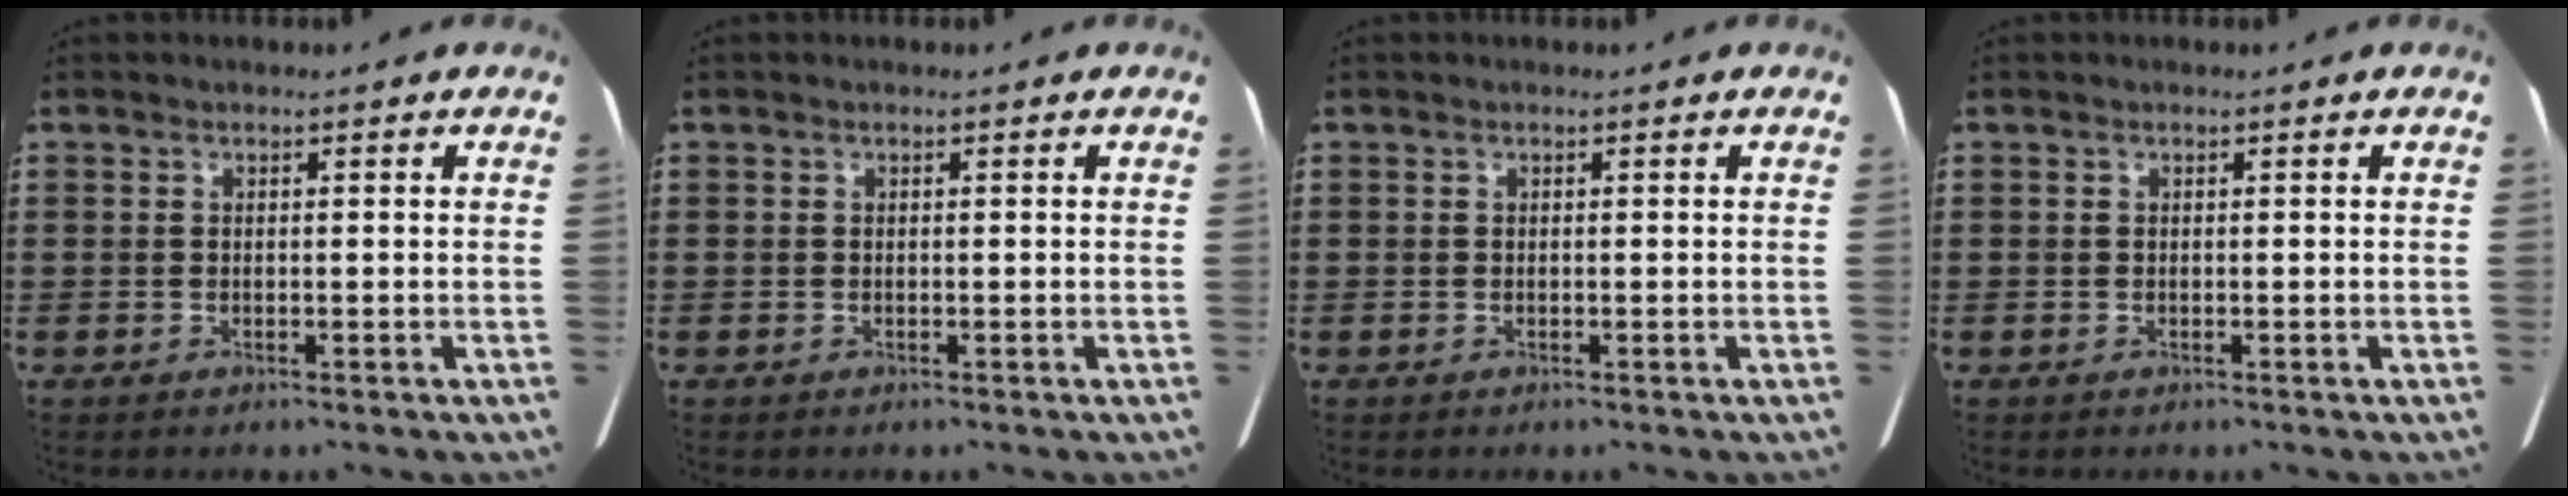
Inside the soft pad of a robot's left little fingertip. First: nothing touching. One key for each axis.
{"total": 0.0}
{"total": 0.0}
{"total": 0.0}